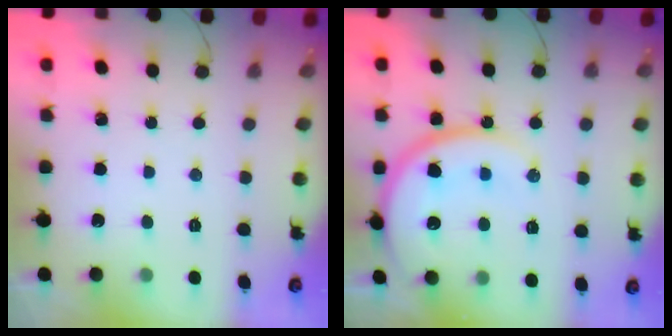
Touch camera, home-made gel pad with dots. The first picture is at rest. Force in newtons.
{"total": 17.0, "press": 16.9, "slide": 1.8}